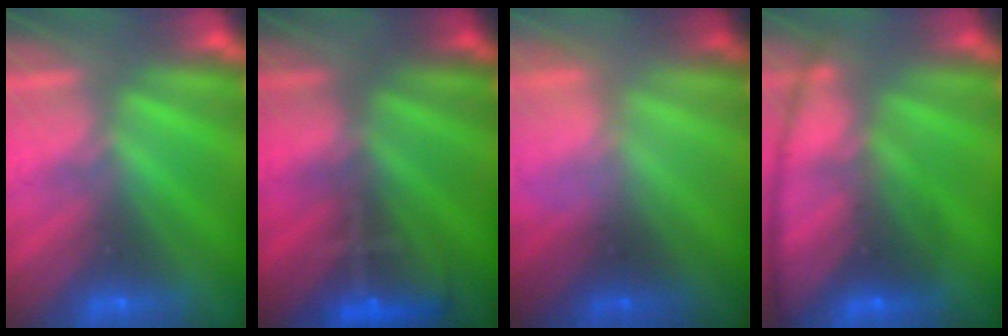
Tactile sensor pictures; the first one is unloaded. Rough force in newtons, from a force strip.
{"total": 7.7}
{"total": 2.4}
{"total": 5.8}